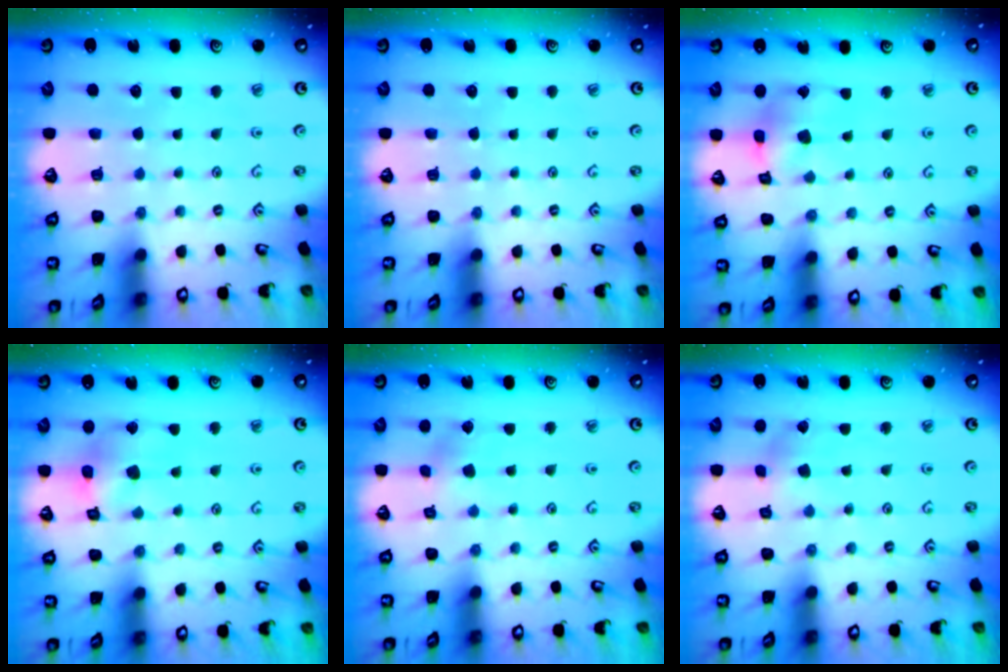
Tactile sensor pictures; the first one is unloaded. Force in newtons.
{"total": 0.0}
{"total": 10.5, "press": 10.4, "slide": 1.4}
{"total": 12.5, "press": 12.4, "slide": 1.7}
{"total": 2.5, "press": 2.3, "slide": 0.8}
{"total": 2.6, "press": 2.6, "slide": 0.4}